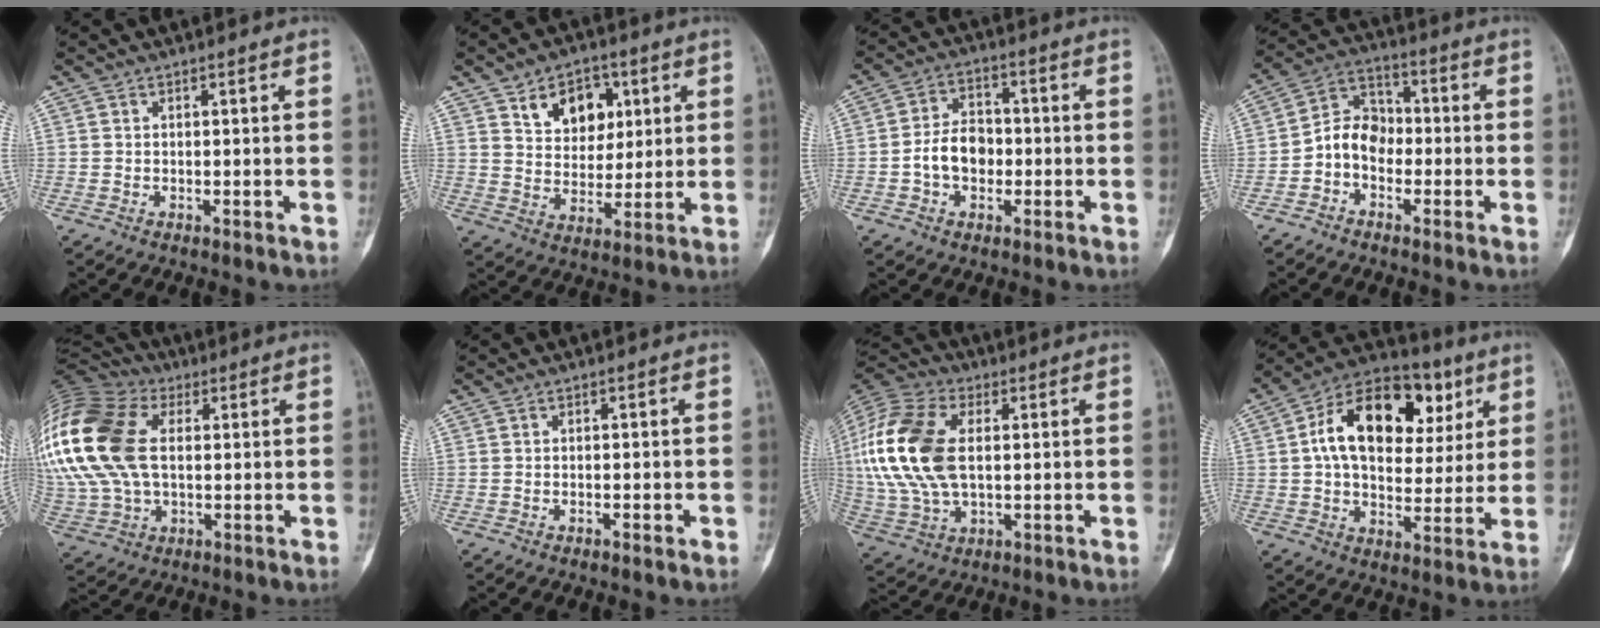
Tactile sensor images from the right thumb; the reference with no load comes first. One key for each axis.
{"total": 11.0, "fx": 4.7, "fy": 7.6, "fz": 6.3, "tx": -0.055, "ty": -0.021, "tz": 0.079}
{"total": 7.9, "fx": -1.5, "fy": 5.7, "fz": 5.3, "tx": -0.073, "ty": 0.025, "tz": -0.033}
{"total": 7.7, "fx": -2.2, "fy": 6.0, "fz": 4.4, "tx": -0.055, "ty": 0.037, "tz": -0.057}
{"total": 28.8, "fx": 5.1, "fy": 18.8, "fz": 21.2, "tx": -0.519, "ty": 0.035, "tz": 0.104}
{"total": 1.3, "fx": -0.6, "fy": 0.5, "fz": 1.1, "tx": -0.022, "ty": 0.008, "tz": -0.007}
{"total": 20.2, "fx": 2.1, "fy": 12.1, "fz": 16.1, "tx": -0.354, "ty": 0.004, "tz": 0.041}
{"total": 21.0, "fx": 6.3, "fy": 13.1, "fz": 15.1, "tx": -0.204, "ty": 0.013, "tz": 0.092}